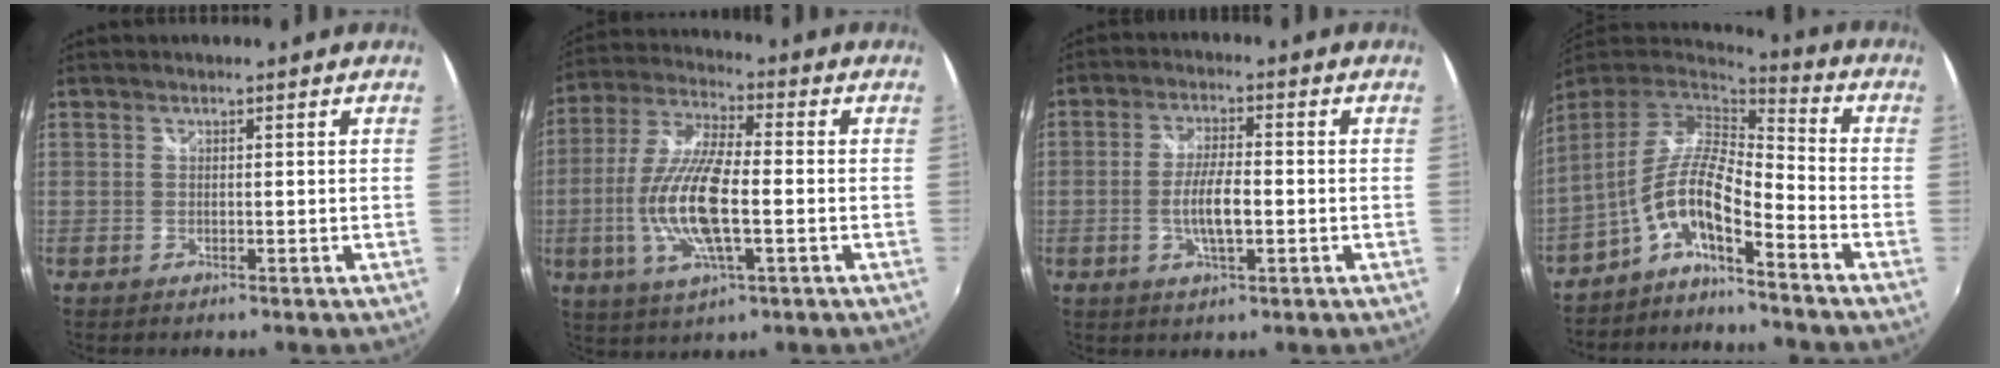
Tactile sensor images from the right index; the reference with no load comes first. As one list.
[{"total": 14.8, "force": [-2.6, 4.3, 13.9], "torque": [-0.283, -0.006, -0.052]}, {"total": 6.3, "force": [-1.5, 1.6, 5.9], "torque": [-0.115, -0.003, -0.025]}, {"total": 9.9, "force": [-5.5, 1.8, 8.0], "torque": [-0.161, 0.002, -0.114]}]